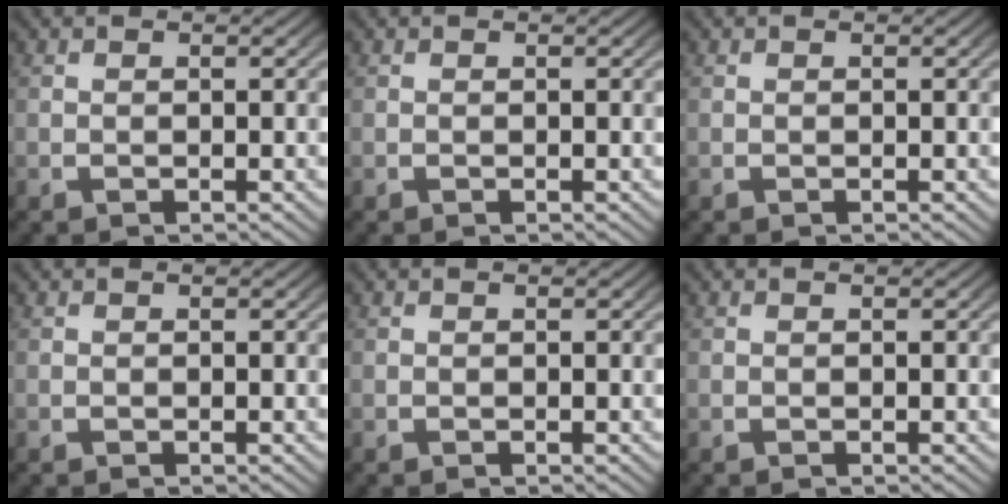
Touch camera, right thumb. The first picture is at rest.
{"total": 0.0}
{"total": 0.0}
{"total": 0.0}
{"total": 0.0}
{"total": 0.0}